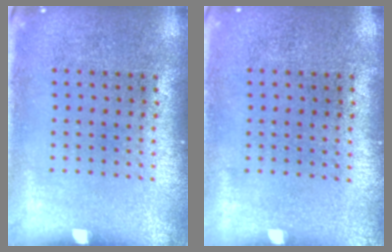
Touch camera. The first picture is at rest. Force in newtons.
{"total": 0.0}